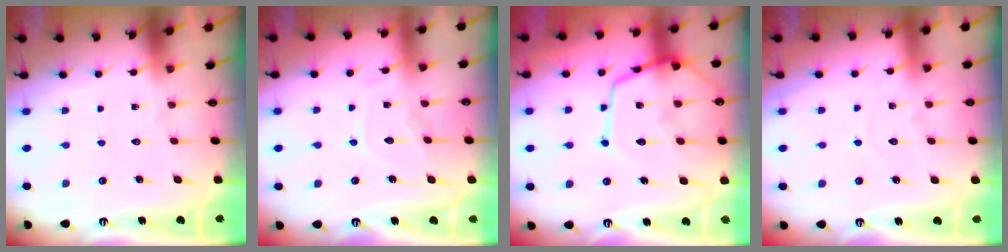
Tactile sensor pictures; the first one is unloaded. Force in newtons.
{"total": 8.0, "press": 7.9, "slide": 0.8}
{"total": 15.6, "press": 15.6, "slide": 1.4}
{"total": 3.5, "press": 3.5, "slide": 0.3}